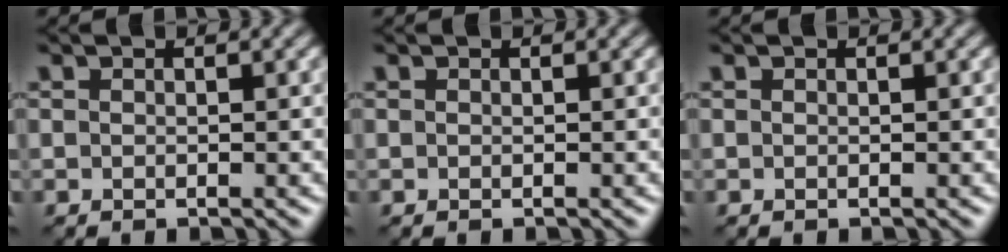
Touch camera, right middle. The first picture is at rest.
{"total": 0.0}
{"total": 0.0}